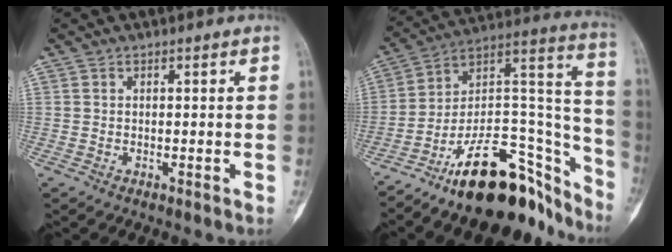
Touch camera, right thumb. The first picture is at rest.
{"total": 24.9, "force": [-18.3, 9.7, 13.8], "torque": [-0.136, 0.139, -0.301]}